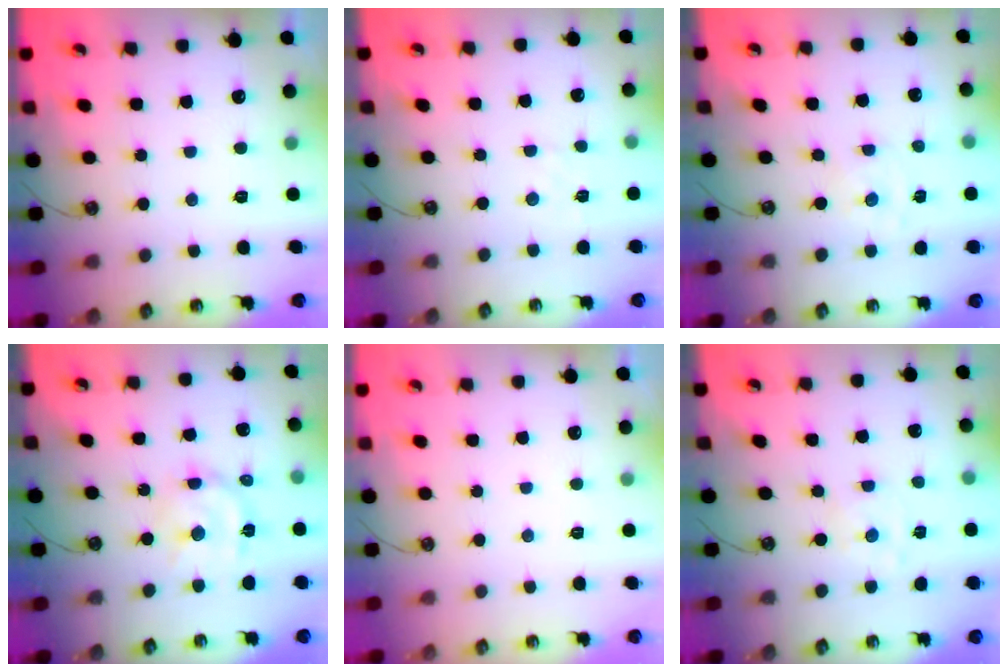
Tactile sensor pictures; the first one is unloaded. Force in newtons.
{"total": 2.0, "press": 2.0, "slide": 0.4}
{"total": 0.0}
{"total": 12.0, "press": 12.0, "slide": 1.0}
{"total": 0.0}
{"total": 1.3, "press": 1.3, "slide": 0.2}